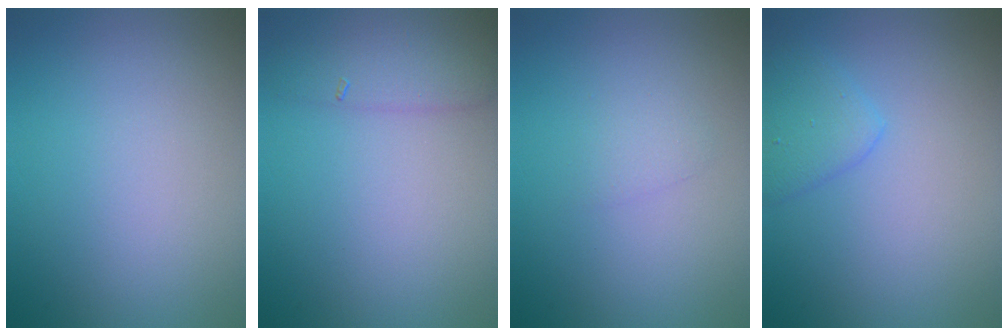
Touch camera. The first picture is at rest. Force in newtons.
{"total": 2.5, "press": 2.5, "slide": 0.1}
{"total": 0.9, "press": 0.9, "slide": 0.0}
{"total": 2.3, "press": 2.3, "slide": 0.1}